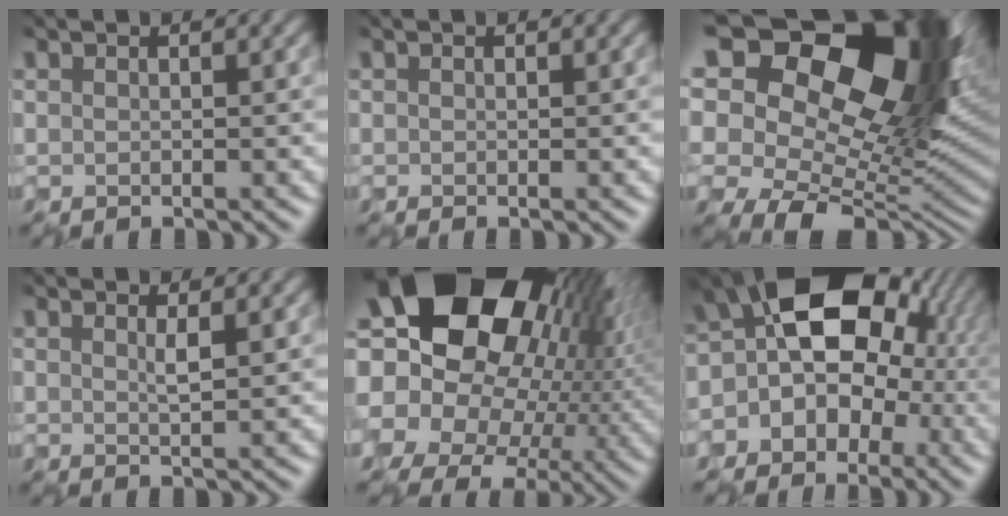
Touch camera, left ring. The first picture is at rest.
{"total": 0.0}
{"total": 19.2, "force": [4.9, 11.1, 14.9], "torque": [-0.237, 0.025, 0.093]}
{"total": 0.8, "force": [0.1, -0.2, 0.8], "torque": [-0.014, -0.005, 0.002]}
{"total": 20.6, "force": [4.4, 15.8, 12.6], "torque": [-0.199, -0.005, 0.064]}
{"total": 12.0, "force": [-0.4, 9.3, 7.6], "torque": [-0.071, 0.003, -0.043]}